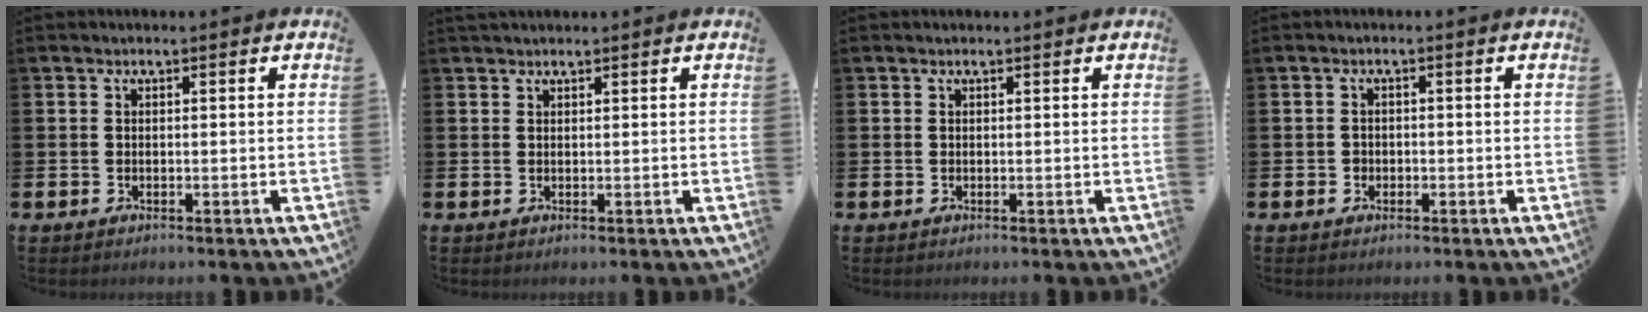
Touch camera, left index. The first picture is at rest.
{"total": 0.9, "force": [0.9, 0.1, 0.2], "torque": [0.001, 0.001, 0.016]}
{"total": 0.0}
{"total": 1.1, "force": [-0.4, 1.0, 0.2], "torque": [-0.002, 0.004, -0.012]}